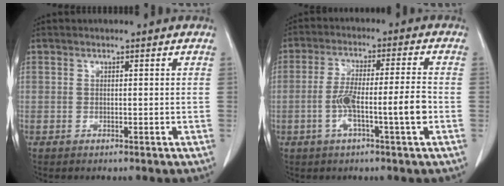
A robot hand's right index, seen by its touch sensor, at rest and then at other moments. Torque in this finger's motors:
{"motor_torque": [0.31, -0.07, 0.46, 0.11]}